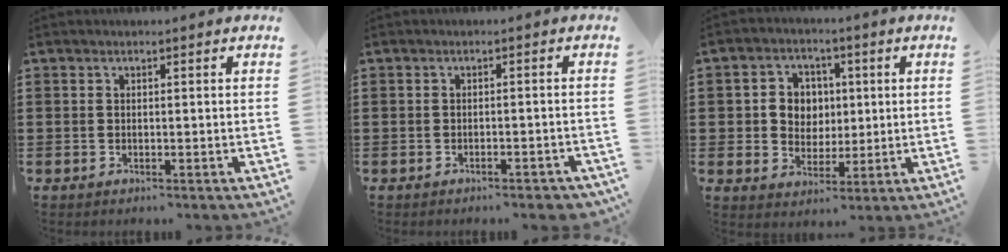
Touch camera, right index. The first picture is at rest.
{"total": 1.4, "force": [-1.2, 0.0, 0.5], "torque": [-0.013, -0.003, -0.024]}
{"total": 5.6, "force": [0.7, 5.2, 1.9], "torque": [-0.052, 0.015, 0.010]}